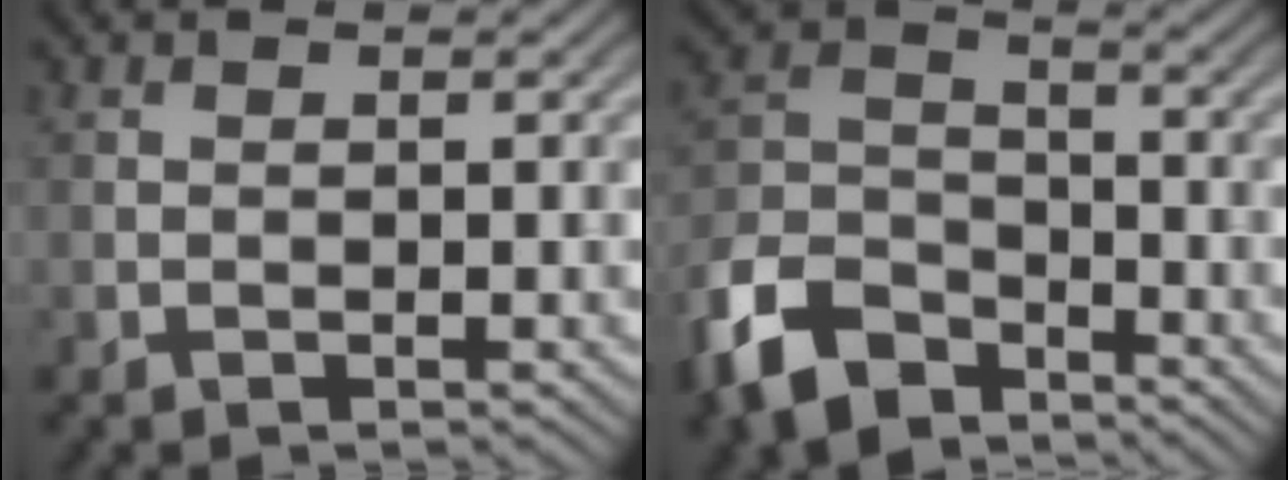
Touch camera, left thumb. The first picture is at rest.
{"total": 10.5, "force": [-7.5, 5.3, 5.1], "torque": [-0.120, -0.010, -0.168]}